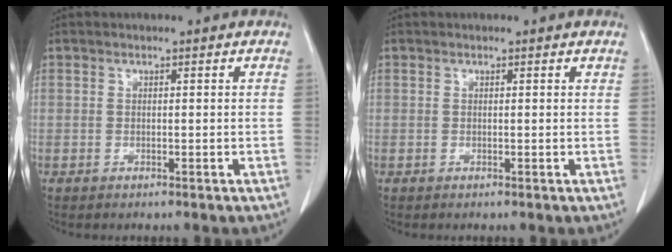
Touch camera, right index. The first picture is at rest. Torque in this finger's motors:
{"motor_torque": [0.00, 0.00, 0.04, 0.00]}